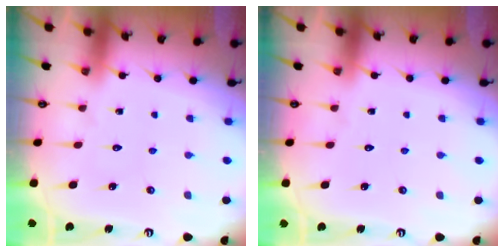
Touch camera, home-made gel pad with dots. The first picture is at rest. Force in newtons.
{"total": 0.0}